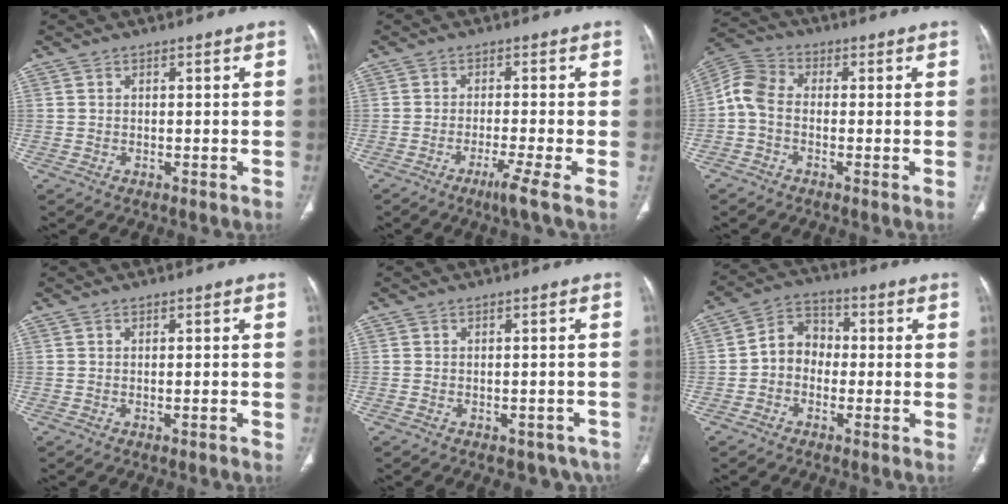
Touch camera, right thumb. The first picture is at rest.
{"total": 4.6, "force": [-2.4, -0.9, 3.9], "torque": [-0.079, -0.007, -0.048]}
{"total": 6.1, "force": [-1.0, 4.0, 4.4], "torque": [-0.086, 0.019, -0.037]}
{"total": 0.9, "force": [-0.5, 0.1, 0.8], "torque": [-0.013, 0.002, -0.004]}
{"total": 6.5, "force": [-4.4, 3.8, 2.8], "torque": [-0.017, 0.033, -0.051]}
{"total": 6.7, "force": [-1.2, 5.7, 3.4], "torque": [-0.032, 0.029, -0.040]}